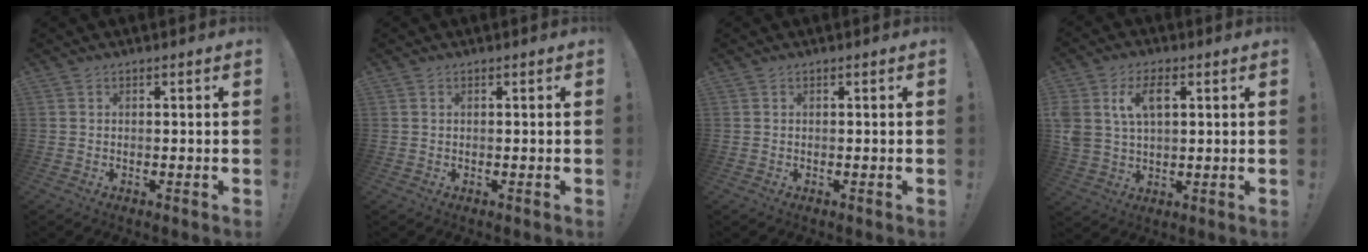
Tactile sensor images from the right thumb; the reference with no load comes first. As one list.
[{"total": 0.0}, {"total": 0.0}, {"total": 9.0, "force": [3.3, 5.7, 6.1], "torque": [-0.123, 0.001, 0.060]}]